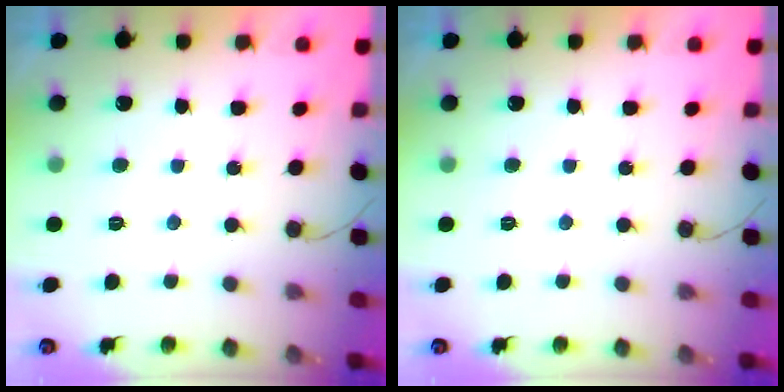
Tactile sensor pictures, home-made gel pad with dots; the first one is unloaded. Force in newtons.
{"total": 0.0}